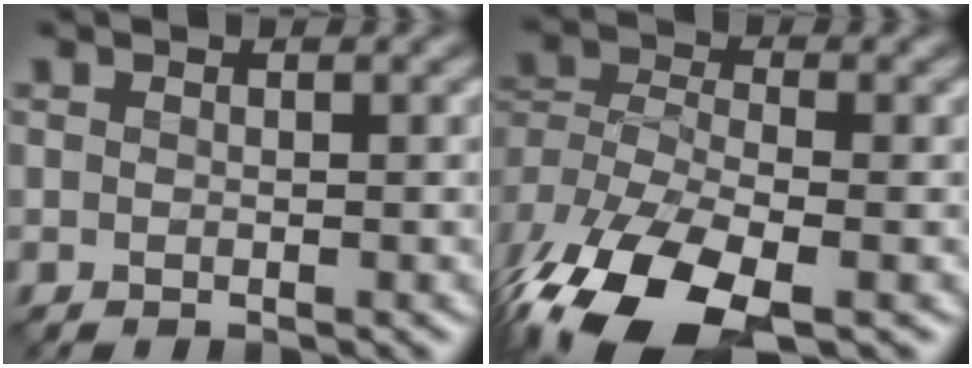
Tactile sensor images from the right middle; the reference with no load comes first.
{"total": 12.3, "force": [-6.4, 6.0, 8.6], "torque": [-0.189, -0.023, -0.108]}